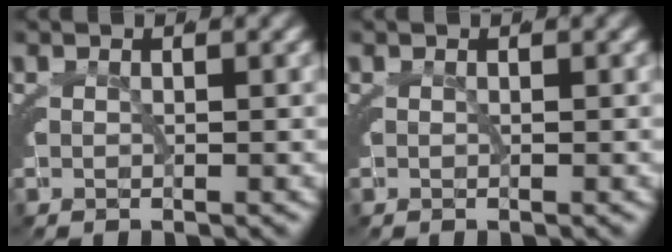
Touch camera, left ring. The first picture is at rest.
{"total": 0.0}